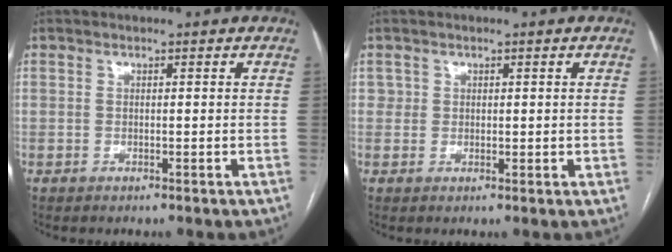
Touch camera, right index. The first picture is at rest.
{"total": 1.9, "force": [0.6, 1.7, 0.4], "torque": [0.002, -0.001, 0.009]}